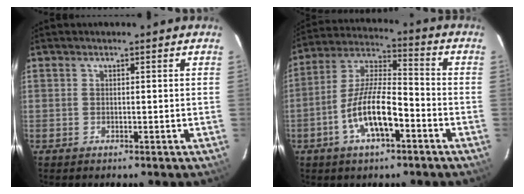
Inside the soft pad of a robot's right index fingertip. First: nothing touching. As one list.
[{"total": 12.5, "force": [-5.3, 3.9, 10.6], "torque": [-0.217, 0.003, -0.098]}]